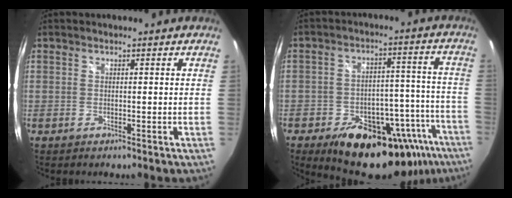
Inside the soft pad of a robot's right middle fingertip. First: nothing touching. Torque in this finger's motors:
{"motor_torque": [0.74, -0.76, 0.43, 0.11]}